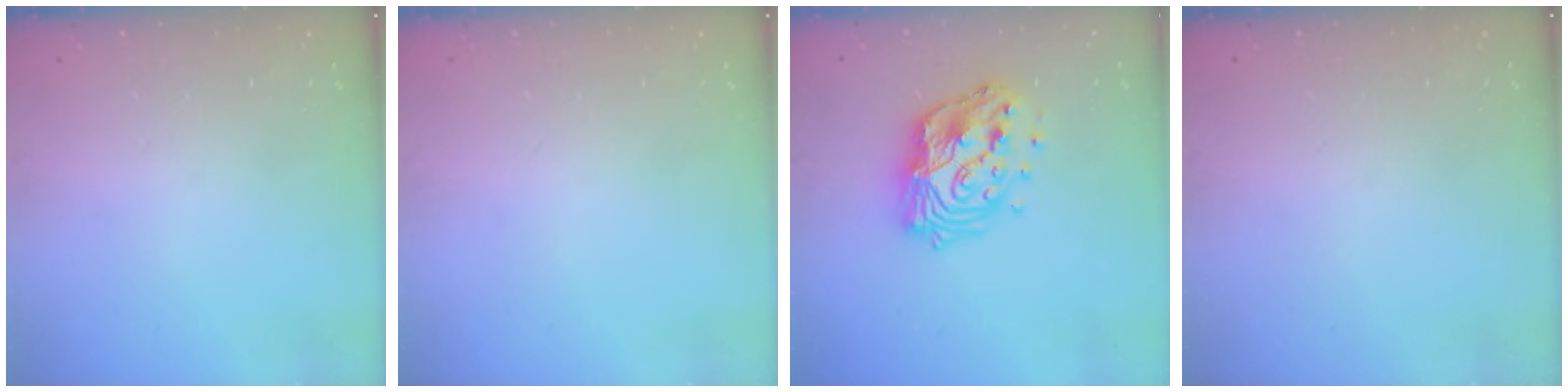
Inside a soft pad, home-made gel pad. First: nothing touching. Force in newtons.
{"total": 0.0}
{"total": 15.9, "press": 15.9, "slide": 1.1}
{"total": 0.0}